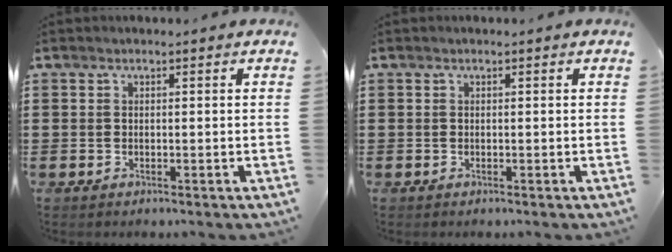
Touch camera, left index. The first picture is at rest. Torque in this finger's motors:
{"motor_torque": [-0.02, -0.02, 0.00, 0.00]}